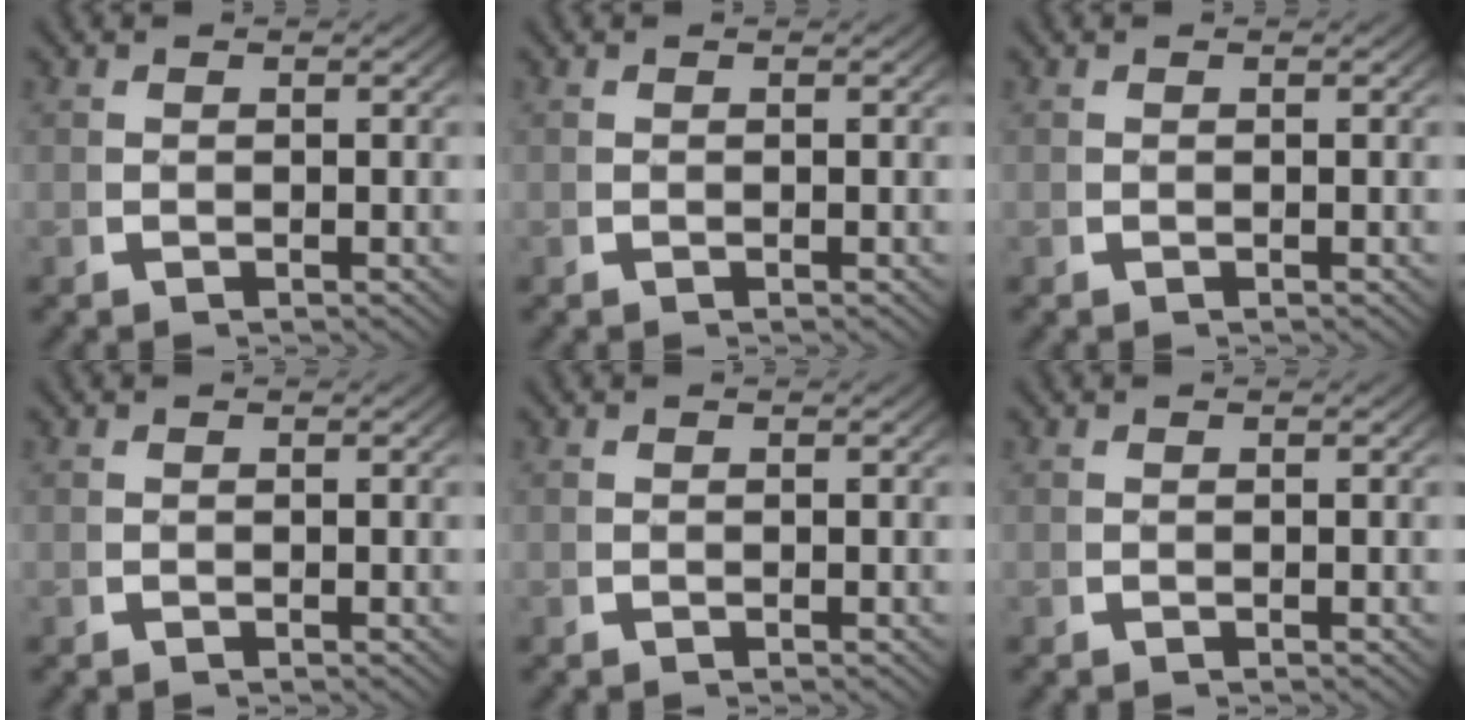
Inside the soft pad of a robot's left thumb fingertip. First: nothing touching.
{"total": 0.0}
{"total": 0.0}
{"total": 0.0}
{"total": 0.0}
{"total": 0.0}